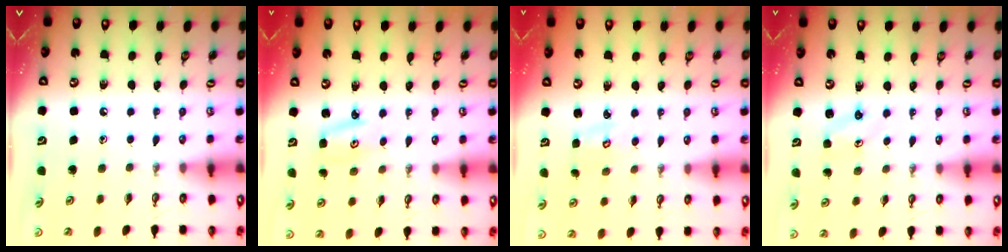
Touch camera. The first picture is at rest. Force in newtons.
{"total": 3.9, "press": 3.9, "slide": 0.4}
{"total": 2.0, "press": 2.0, "slide": 0.1}
{"total": 2.9, "press": 2.9, "slide": 0.3}